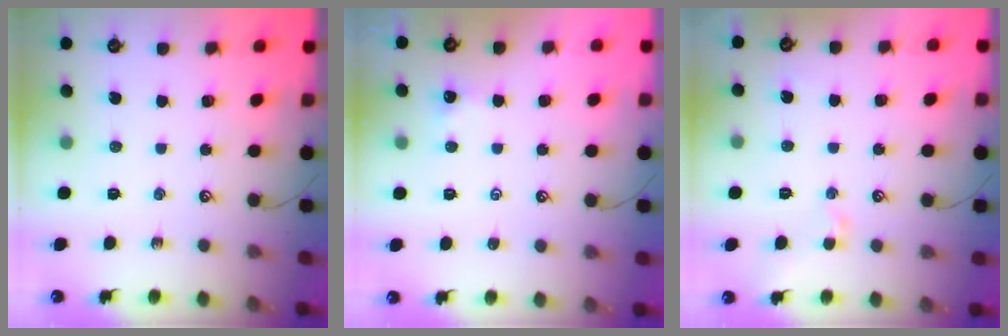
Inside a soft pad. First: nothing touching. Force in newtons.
{"total": 0.0}
{"total": 0.8, "press": 0.8, "slide": 0.2}